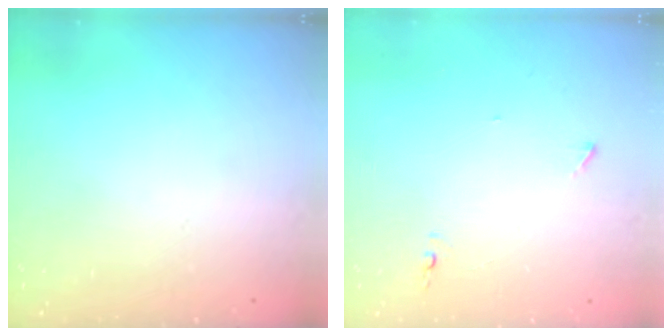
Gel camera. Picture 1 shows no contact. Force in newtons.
{"total": 4.7, "press": 4.5, "slide": 1.4}